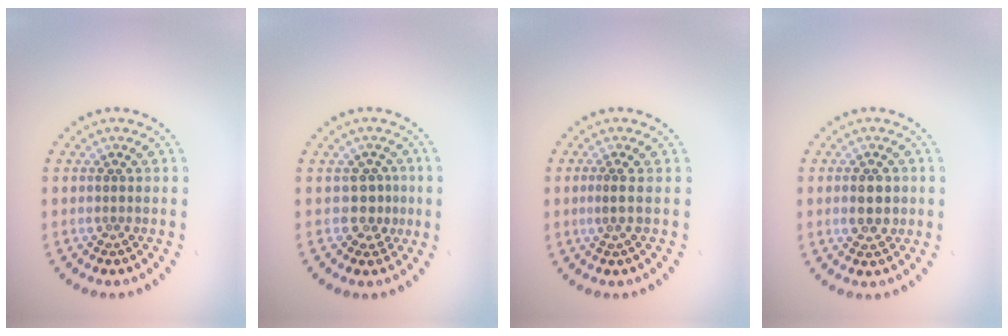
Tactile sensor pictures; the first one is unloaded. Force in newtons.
{"total": 2.1, "press": 1.5, "slide": 1.4}
{"total": 0.8, "press": 0.6, "slide": 0.5}
{"total": 2.2, "press": 2.2, "slide": 0.1}